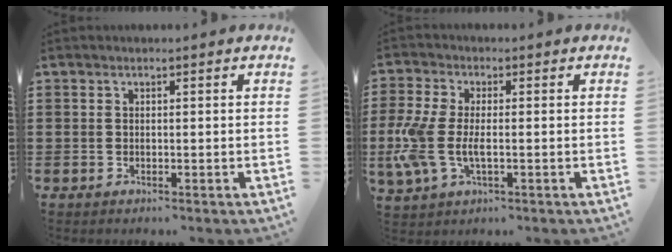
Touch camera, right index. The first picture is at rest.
{"total": 6.6, "force": [-0.9, 3.2, 5.7], "torque": [-0.141, -0.006, -0.023]}